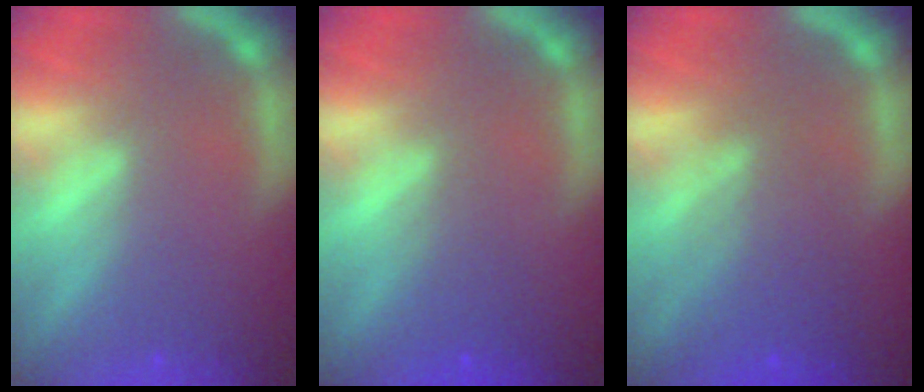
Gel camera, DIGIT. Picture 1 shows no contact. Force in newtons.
{"total": 2.0}
{"total": 5.0}